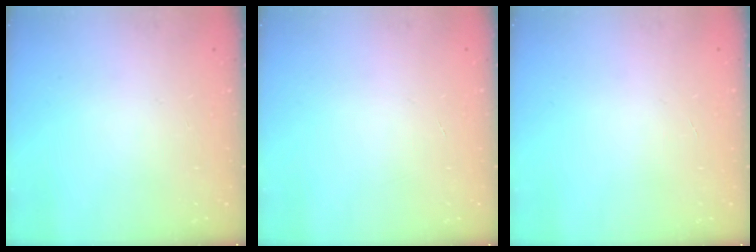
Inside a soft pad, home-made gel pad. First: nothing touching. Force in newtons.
{"total": 0.0}
{"total": 0.0}